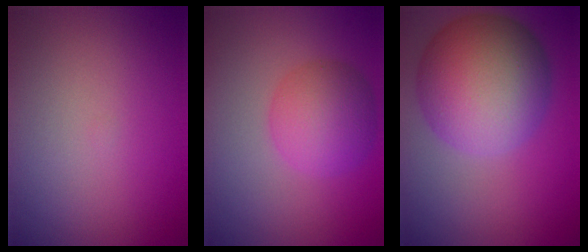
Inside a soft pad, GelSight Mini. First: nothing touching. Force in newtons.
{"total": 4.8, "press": 4.8, "slide": 0.0}
{"total": 10.9, "press": 10.9, "slide": 0.2}